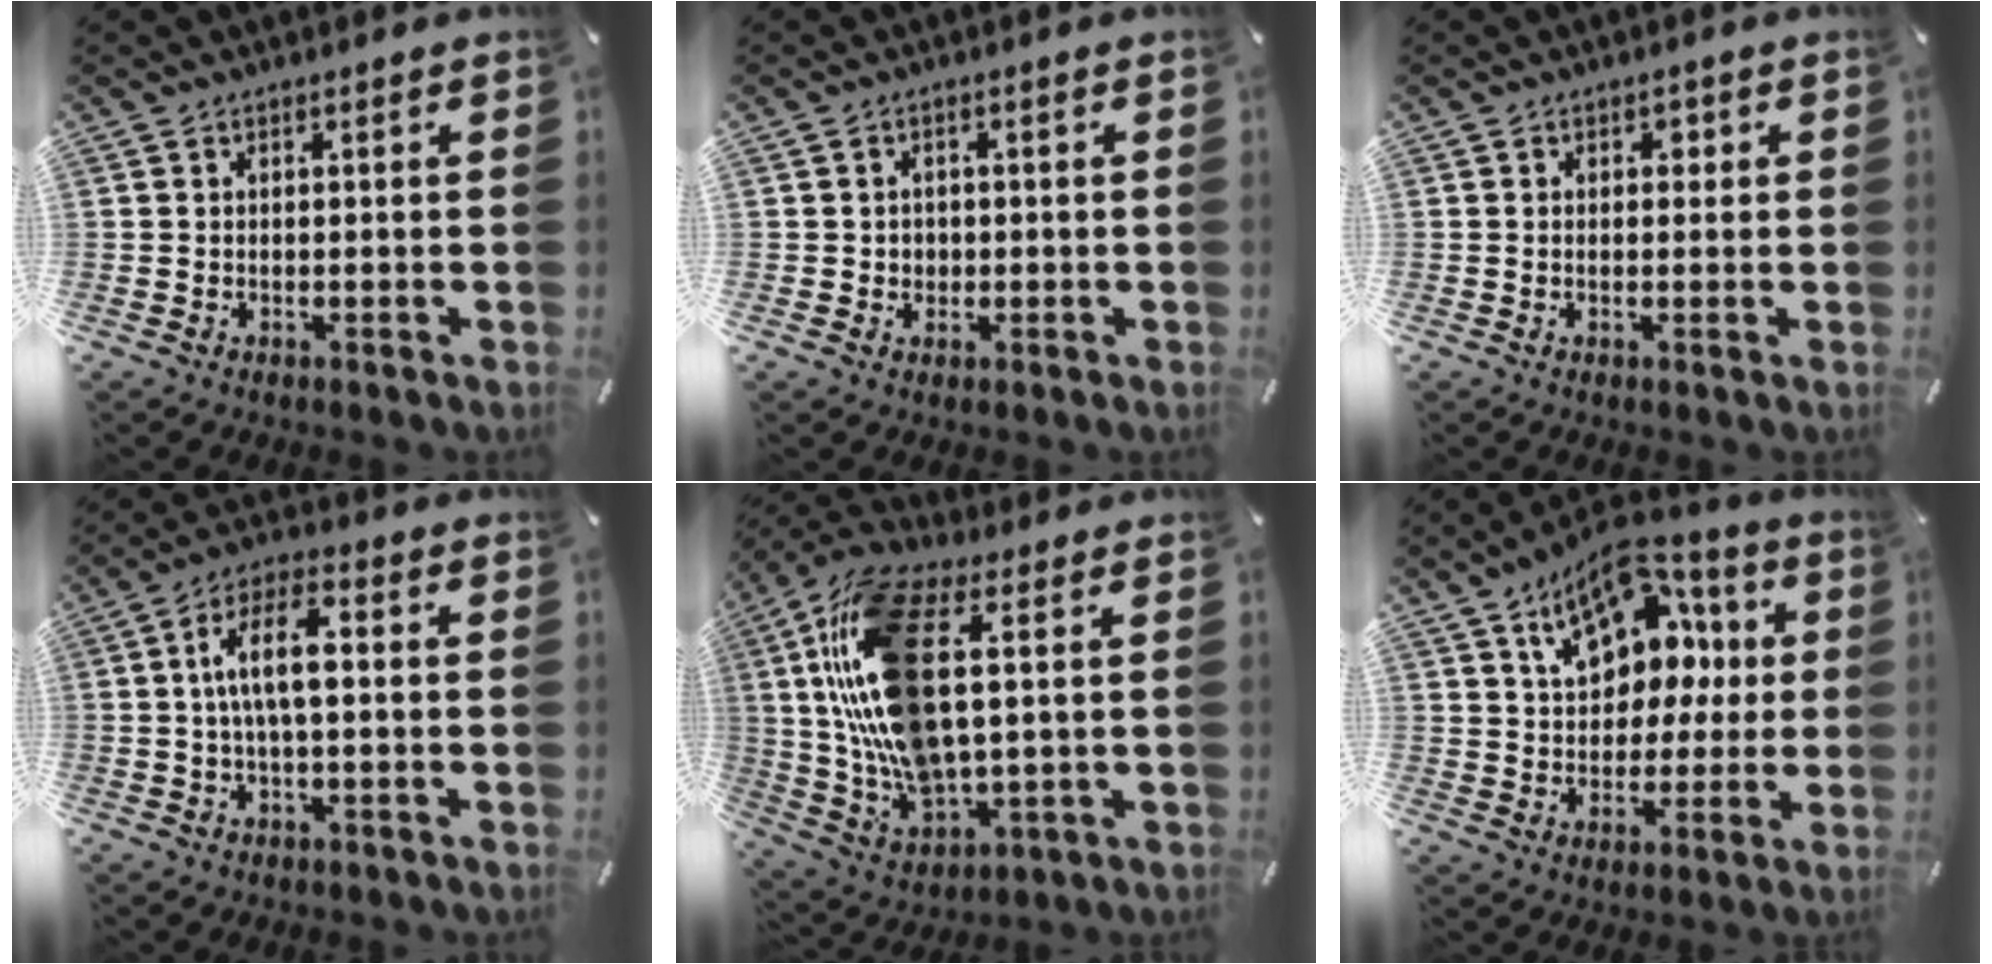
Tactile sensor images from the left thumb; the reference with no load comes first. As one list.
[{"total": 2.2, "force": [-0.1, 2.2, 0.1], "torque": [0.003, 0.003, -0.006]}, {"total": 1.4, "force": [0.3, 1.2, 0.6], "torque": [-0.006, 0.007, 0.000]}, {"total": 9.2, "force": [0.3, 3.7, 8.4], "torque": [-0.165, 0.012, 0.004]}, {"total": 20.0, "force": [4.8, 9.6, 16.9], "torque": [-0.385, -0.011, 0.080]}, {"total": 15.3, "force": [6.7, 11.1, 8.1], "torque": [-0.125, -0.033, 0.125]}]